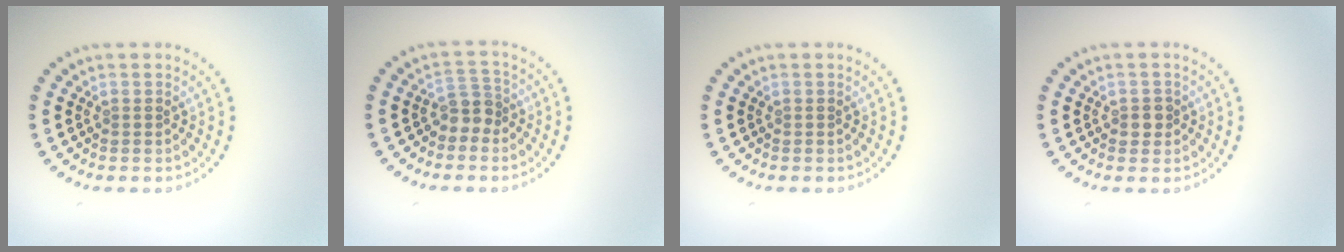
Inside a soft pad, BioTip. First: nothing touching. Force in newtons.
{"total": 2.1, "press": 1.6, "slide": 1.3}
{"total": 0.0}
{"total": 1.2, "press": 1.1, "slide": 0.5}